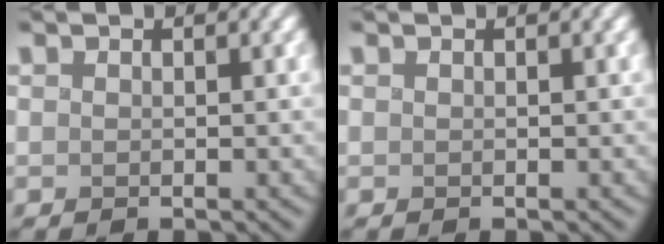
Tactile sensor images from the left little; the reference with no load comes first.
{"total": 0.0}